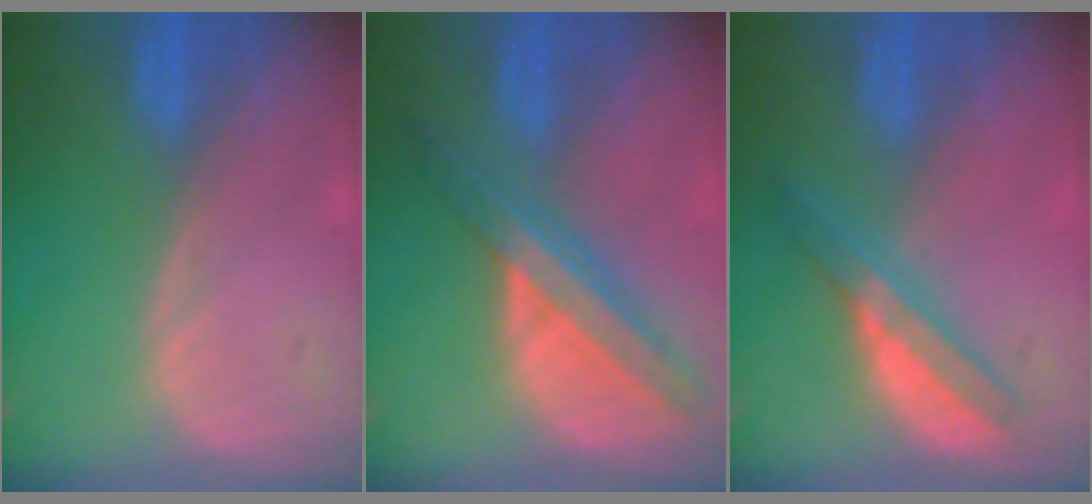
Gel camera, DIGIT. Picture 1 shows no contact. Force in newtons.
{"total": 8.3, "press": 7.1, "slide": 4.4}
{"total": 5.0, "press": 4.9, "slide": 0.9}